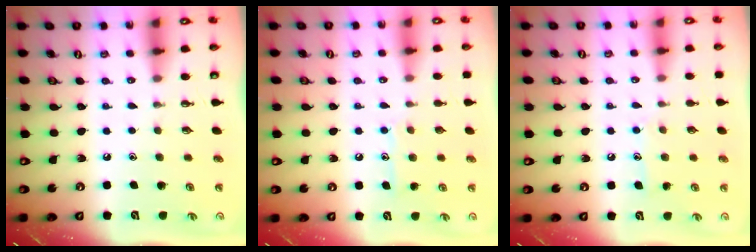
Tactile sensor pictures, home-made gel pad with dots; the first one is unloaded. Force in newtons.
{"total": 8.1, "press": 8.0, "slide": 0.5}
{"total": 7.1, "press": 7.1, "slide": 0.6}